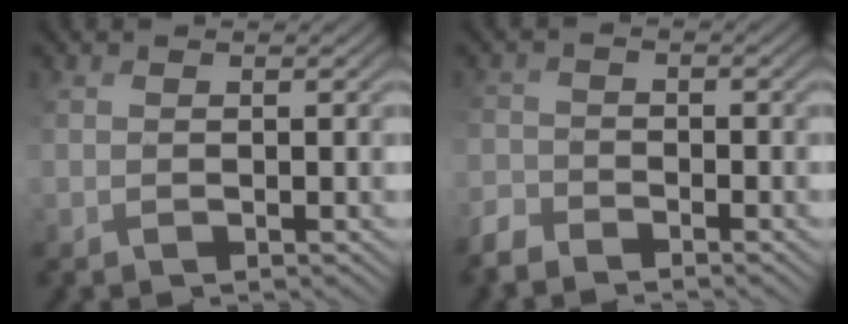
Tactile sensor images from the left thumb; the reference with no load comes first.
{"total": 3.1, "force": [-2.9, 0.9, -0.1], "torque": [-0.002, -0.011, -0.067]}